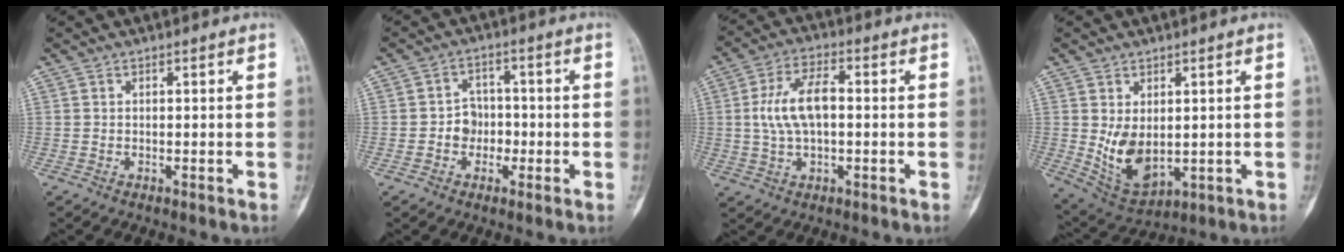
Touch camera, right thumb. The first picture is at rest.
{"total": 4.9, "force": [-1.1, 4.2, 2.2], "torque": [0.004, 0.019, -0.028]}
{"total": 10.1, "force": [0.4, 5.1, 8.7], "torque": [-0.172, 0.016, 0.005]}
{"total": 8.8, "force": [0.4, 5.4, 6.9], "torque": [-0.103, -0.015, 0.032]}